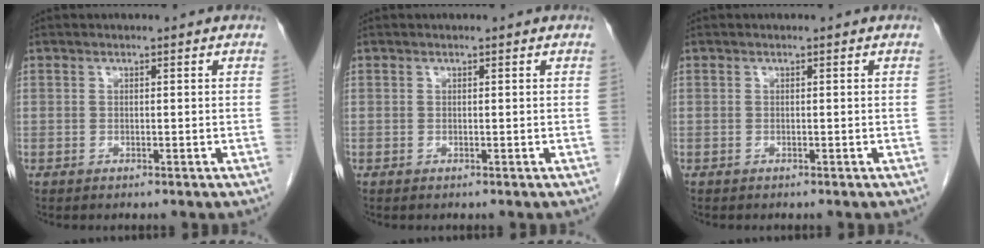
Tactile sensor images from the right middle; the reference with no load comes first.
{"total": 0.0}
{"total": 0.0}